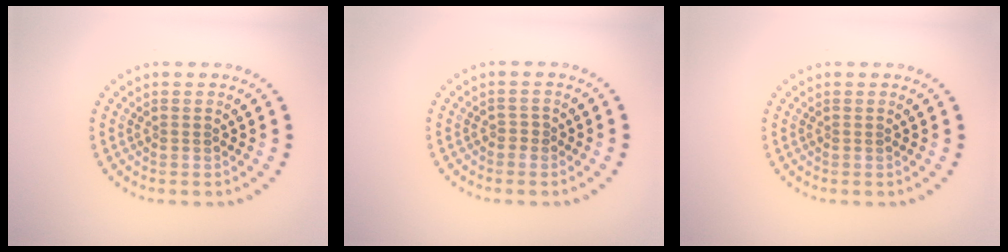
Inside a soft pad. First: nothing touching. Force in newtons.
{"total": 0.6, "press": 0.2, "slide": 0.6}
{"total": 0.0}